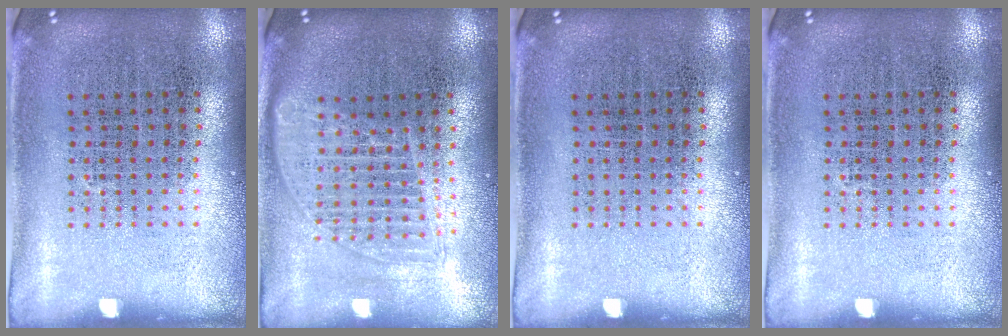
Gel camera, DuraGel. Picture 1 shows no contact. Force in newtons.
{"total": 1.6, "press": 1.4, "slide": 0.8}
{"total": 0.0}
{"total": 0.0}